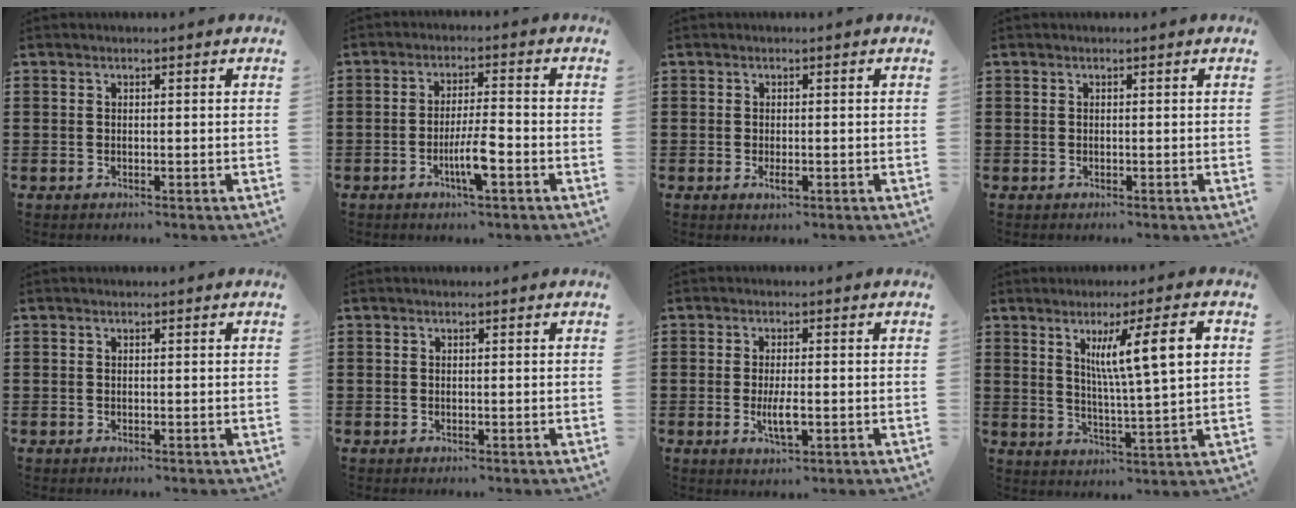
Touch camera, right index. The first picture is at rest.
{"total": 5.9, "force": [-2.3, 1.0, 5.3], "torque": [-0.100, -0.006, -0.043]}
{"total": 1.6, "force": [-0.5, 0.6, 1.4], "torque": [-0.033, -0.005, -0.011]}
{"total": 0.0}
{"total": 0.0}
{"total": 0.0}
{"total": 4.1, "force": [-1.0, 1.2, 3.8], "torque": [-0.079, -0.003, -0.021]}
{"total": 10.0, "force": [3.4, 1.2, 9.3], "torque": [-0.168, -0.001, 0.050]}